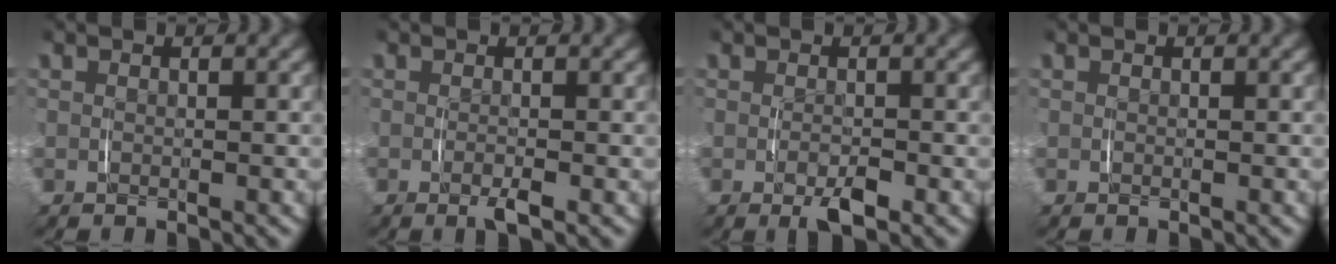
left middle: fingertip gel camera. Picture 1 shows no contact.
{"total": 1.3, "force": [-0.7, 0.1, 1.1], "torque": [-0.024, -0.003, -0.010]}
{"total": 2.1, "force": [-1.0, 0.6, 1.7], "torque": [-0.032, -0.009, -0.014]}
{"total": 0.0}